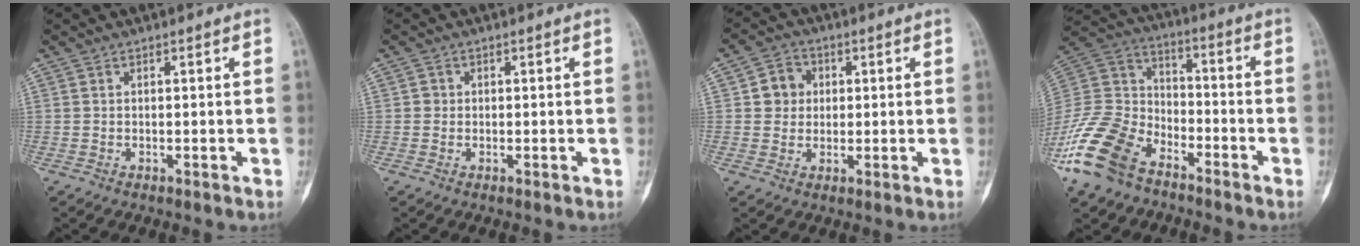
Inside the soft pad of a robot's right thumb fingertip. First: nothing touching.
{"total": 1.0, "force": [0.0, 1.0, 0.2], "torque": [0.003, 0.003, -0.001]}
{"total": 5.6, "force": [0.9, 5.2, 2.0], "torque": [-0.002, 0.005, 0.009]}
{"total": 17.9, "force": [-11.4, 10.5, 9.0], "torque": [-0.187, 0.057, -0.224]}